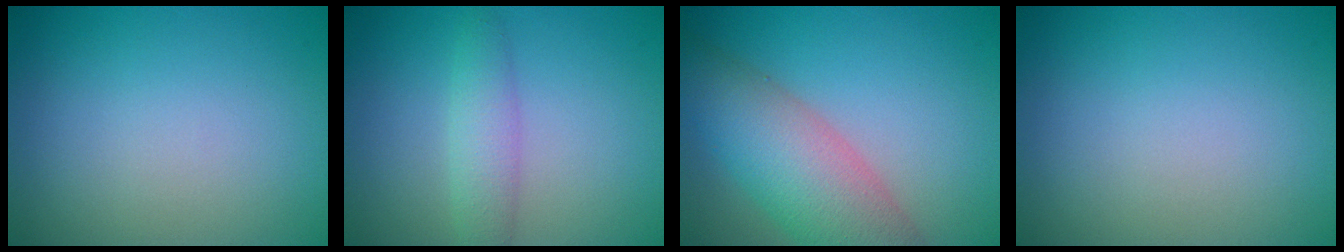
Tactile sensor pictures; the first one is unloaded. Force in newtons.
{"total": 2.4, "press": 2.4, "slide": 0.1}
{"total": 7.7, "press": 7.7, "slide": 0.4}
{"total": 0.0}